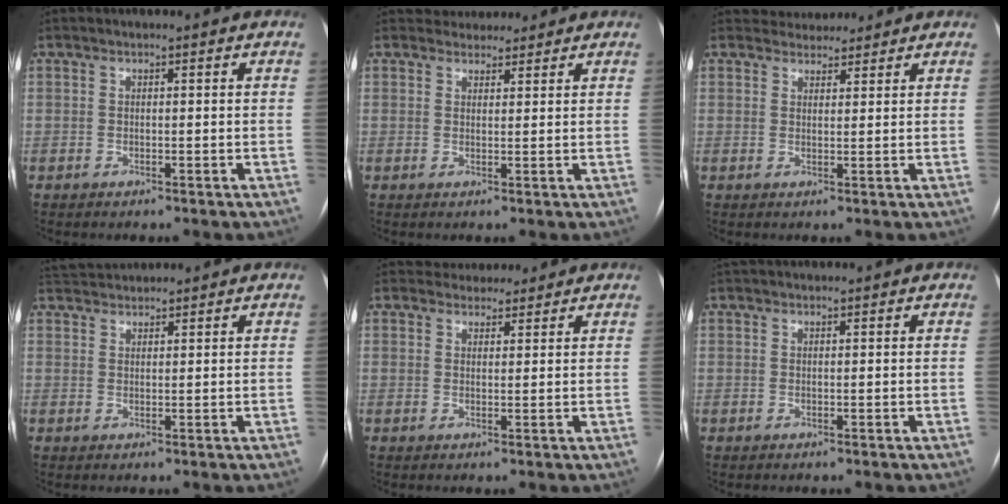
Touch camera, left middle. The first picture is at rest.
{"total": 3.7, "force": [3.4, 1.5, -0.1], "torque": [0.007, 0.014, 0.047]}
{"total": 4.0, "force": [3.7, 1.4, 0.0], "torque": [0.003, 0.016, 0.055]}
{"total": 4.3, "force": [4.2, 0.6, 0.5], "torque": [-0.015, 0.031, 0.078]}
{"total": 4.0, "force": [3.7, 1.6, 0.0], "torque": [0.006, 0.012, 0.051]}
{"total": 2.5, "force": [2.3, 0.6, 0.8], "torque": [-0.012, 0.036, 0.039]}